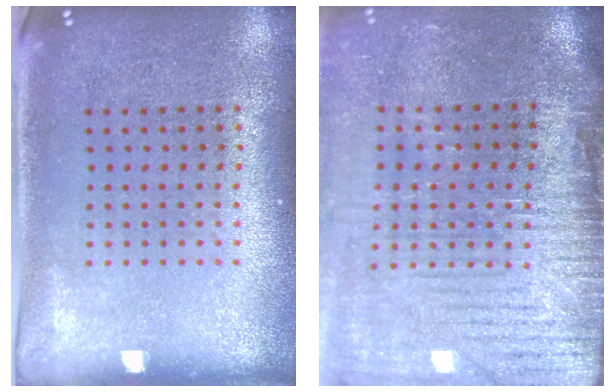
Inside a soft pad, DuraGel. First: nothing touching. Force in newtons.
{"total": 4.3, "press": 3.7, "slide": 2.2}